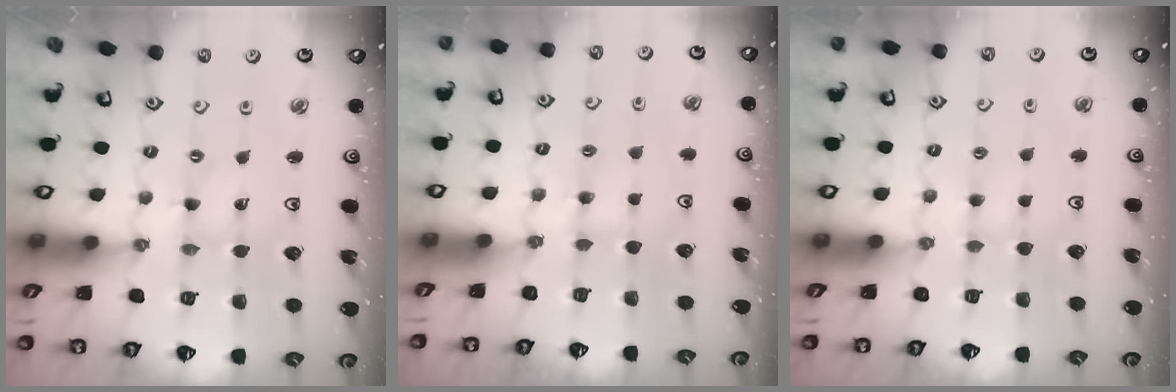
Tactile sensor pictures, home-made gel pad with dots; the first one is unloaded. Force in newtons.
{"total": 3.9, "press": 3.9, "slide": 0.7}
{"total": 3.0, "press": 3.0, "slide": 0.4}